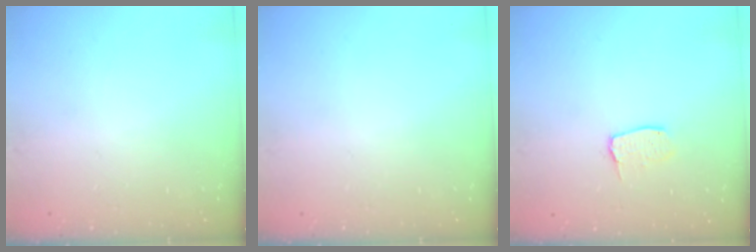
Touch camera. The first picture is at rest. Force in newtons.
{"total": 0.0}
{"total": 5.6, "press": 5.6, "slide": 0.4}